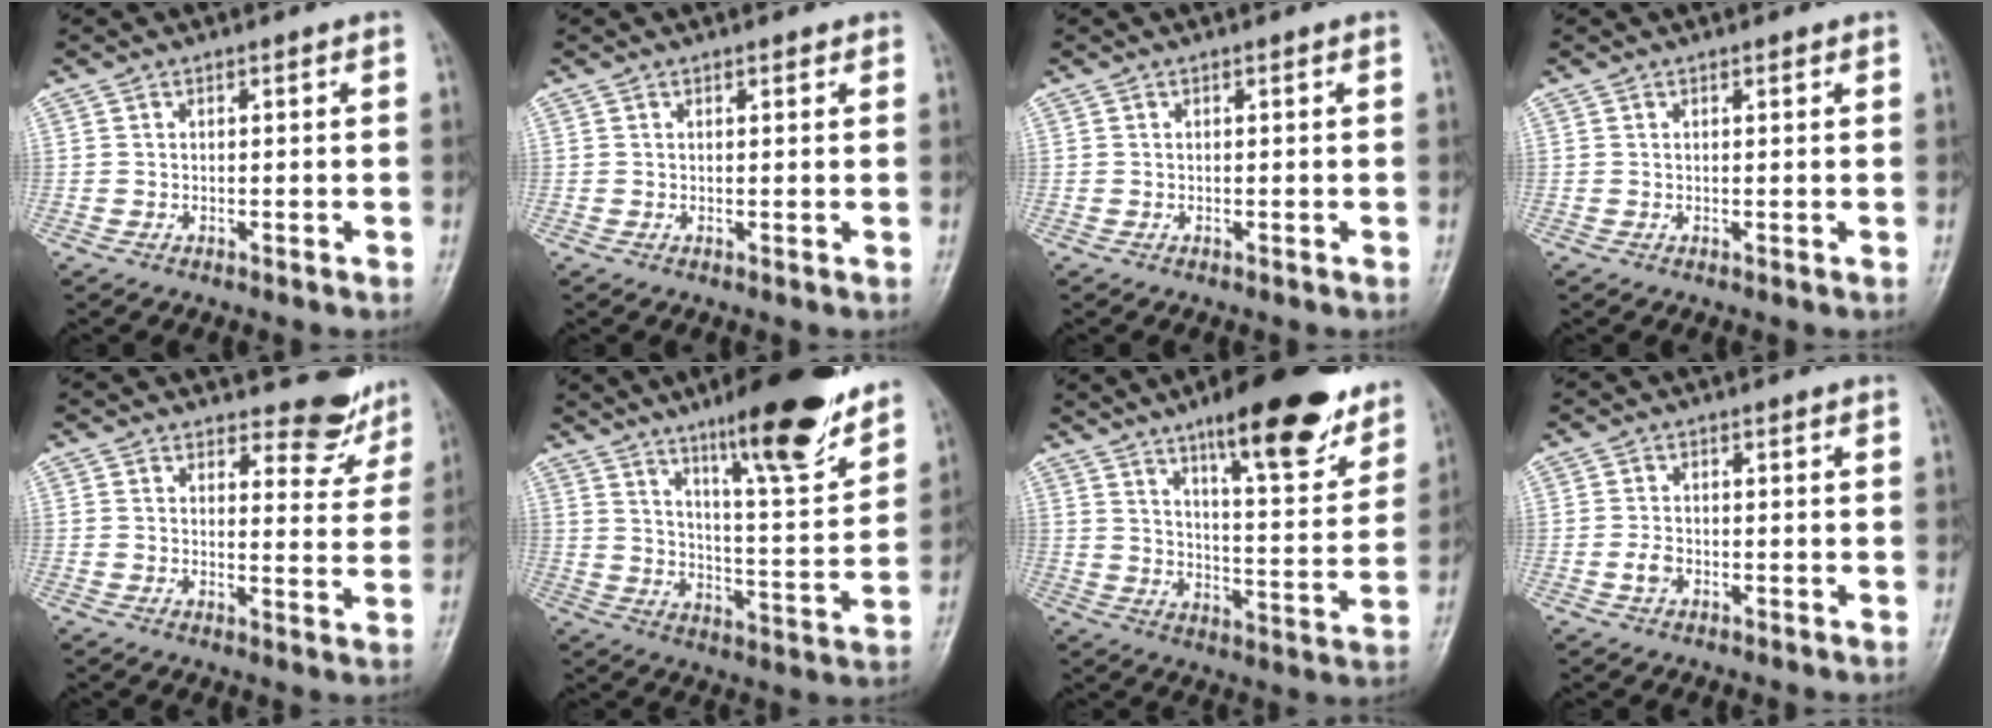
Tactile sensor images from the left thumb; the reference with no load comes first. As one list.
[{"total": 1.1, "force": [0.8, 0.6, 0.5], "torque": [-0.002, -0.004, 0.008]}, {"total": 0.0}, {"total": 0.6, "force": [0.5, 0.2, 0.3], "torque": [-0.007, -0.003, 0.007]}, {"total": 6.8, "force": [6.2, 2.7, 0.8], "torque": [0.017, -0.058, 0.069]}, {"total": 18.4, "force": [12.8, 3.1, 12.8], "torque": [-0.164, -0.076, 0.202]}, {"total": 20.2, "force": [13.2, 5.4, 14.2], "torque": [-0.163, -0.061, 0.198]}, {"total": 2.0, "force": [-0.7, 1.4, 1.2], "torque": [-0.021, 0.003, -0.016]}]